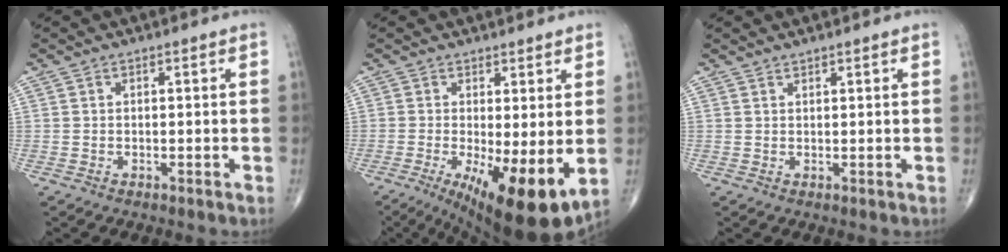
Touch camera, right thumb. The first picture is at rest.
{"total": 13.4, "force": [-2.3, 3.8, 12.7], "torque": [-0.197, -0.025, -0.020]}
{"total": 0.9, "force": [0.9, 0.1, 0.2], "torque": [0.000, -0.004, 0.016]}